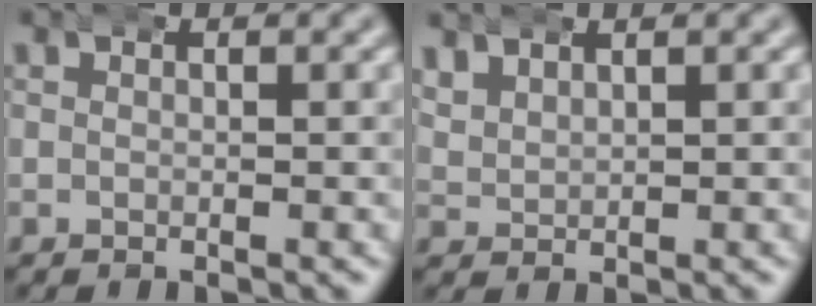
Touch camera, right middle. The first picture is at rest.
{"total": 2.5, "force": [1.6, 1.7, 0.9], "torque": [-0.023, 0.001, 0.032]}